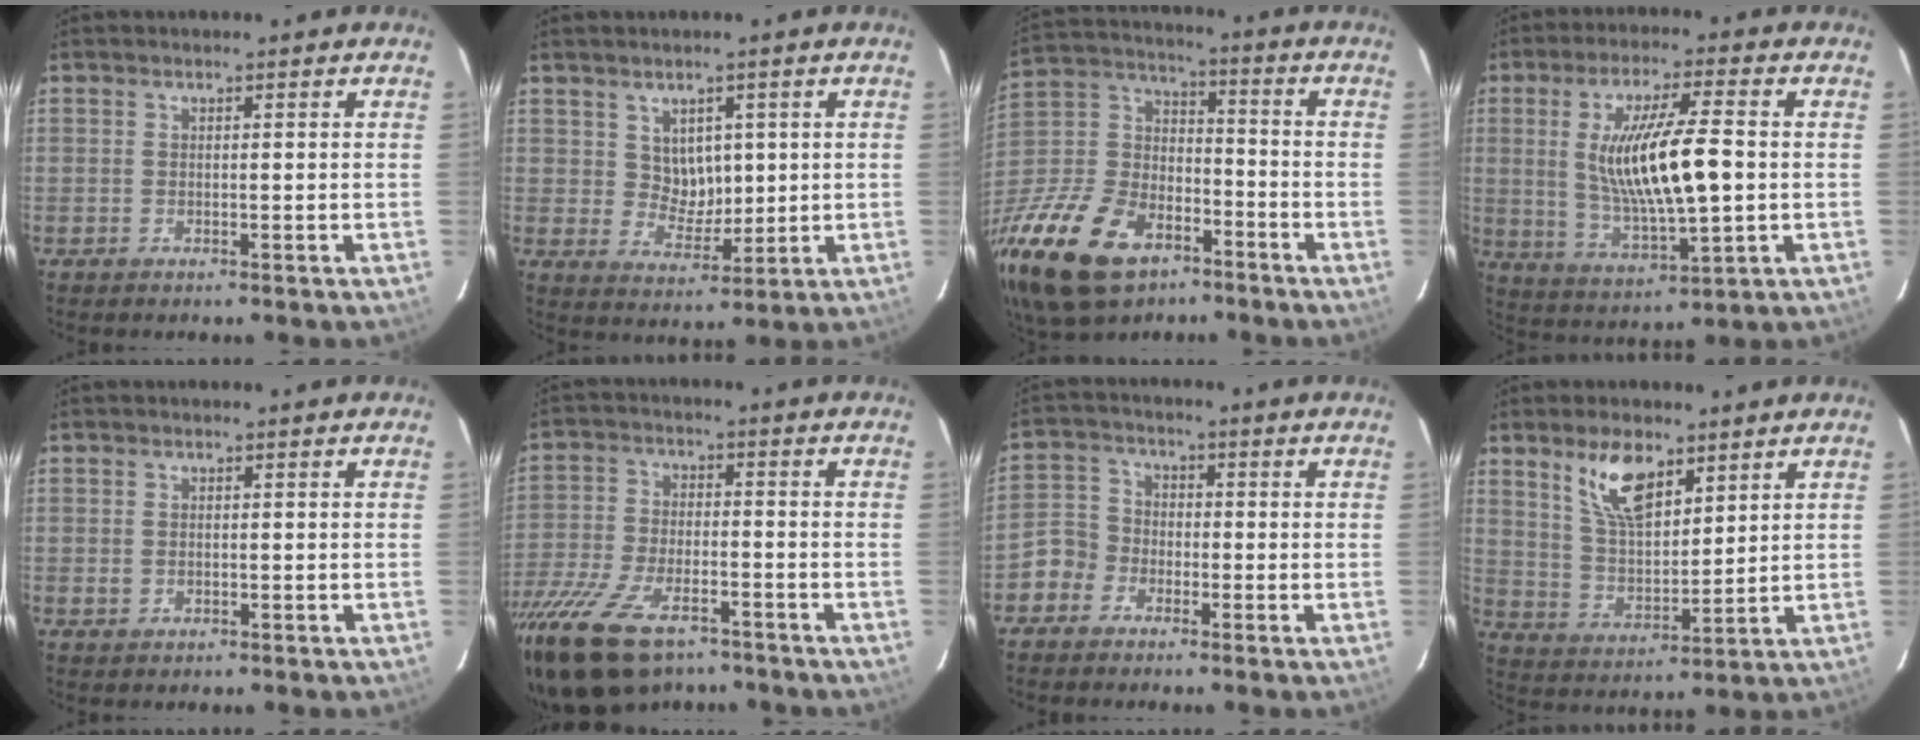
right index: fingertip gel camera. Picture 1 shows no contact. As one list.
[{"total": 5.3, "force": [1.8, 4.5, 2.1], "torque": [-0.033, 0.003, 0.042]}, {"total": 29.1, "force": [-16.8, 16.7, 16.9], "torque": [-0.405, -0.006, -0.287]}, {"total": 14.9, "force": [0.5, 3.3, 14.6], "torque": [-0.269, -0.010, 0.023]}, {"total": 1.4, "force": [-0.2, 1.3, 0.6], "torque": [-0.009, 0.003, -0.001]}, {"total": 20.6, "force": [-14.5, 9.1, 11.5], "torque": [-0.267, -0.042, -0.257]}, {"total": 5.3, "force": [-3.1, 4.3, 0.7], "torque": [-0.016, 0.021, -0.071]}, {"total": 10.5, "force": [6.3, 4.6, 6.9], "torque": [-0.126, 0.007, 0.129]}]